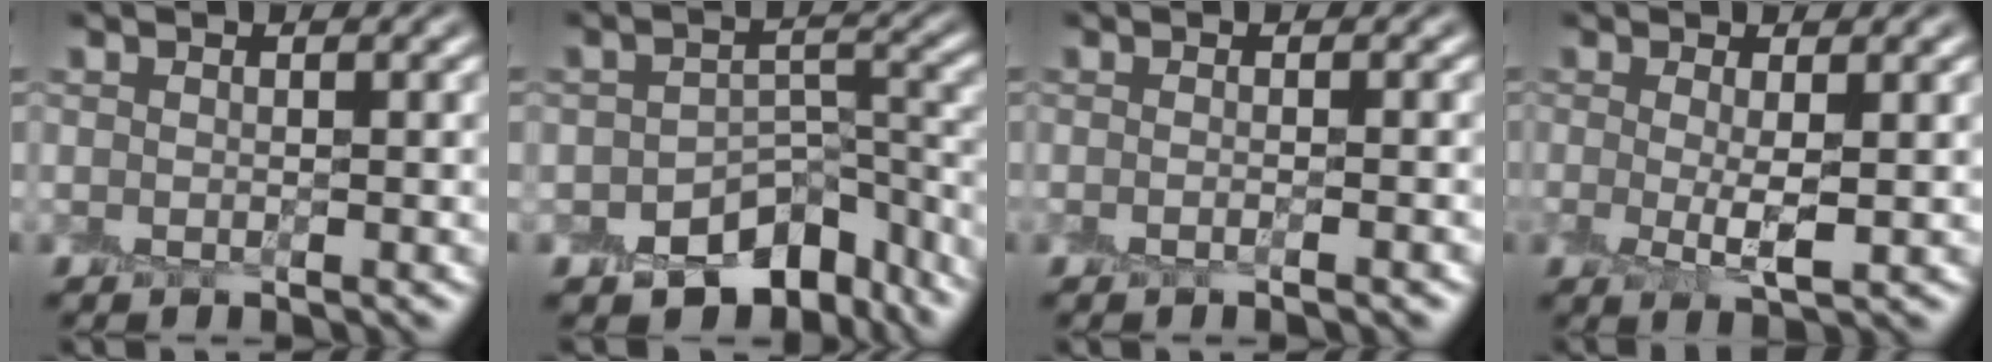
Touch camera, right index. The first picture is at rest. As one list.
[{"total": 8.3, "force": [-6.0, 4.5, 3.6], "torque": [-0.039, -0.015, -0.093]}, {"total": 1.7, "force": [-0.6, 0.5, 1.5], "torque": [-0.007, -0.005, -0.020]}, {"total": 2.5, "force": [0.2, 0.4, 2.5], "torque": [-0.051, -0.005, 0.002]}]